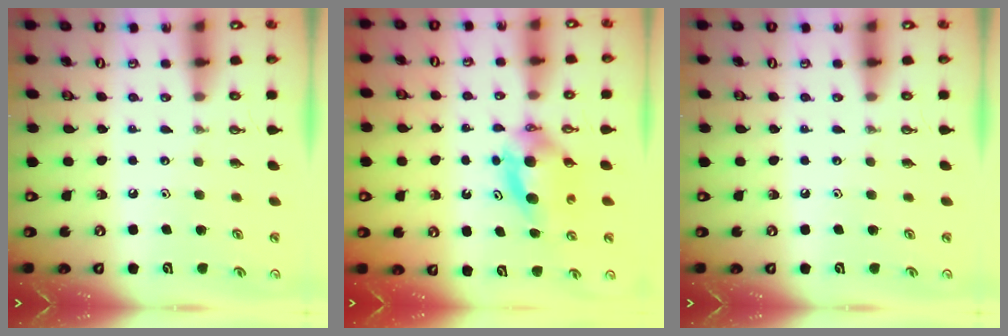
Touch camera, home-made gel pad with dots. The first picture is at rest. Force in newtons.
{"total": 5.8, "press": 5.6, "slide": 1.5}
{"total": 0.0}